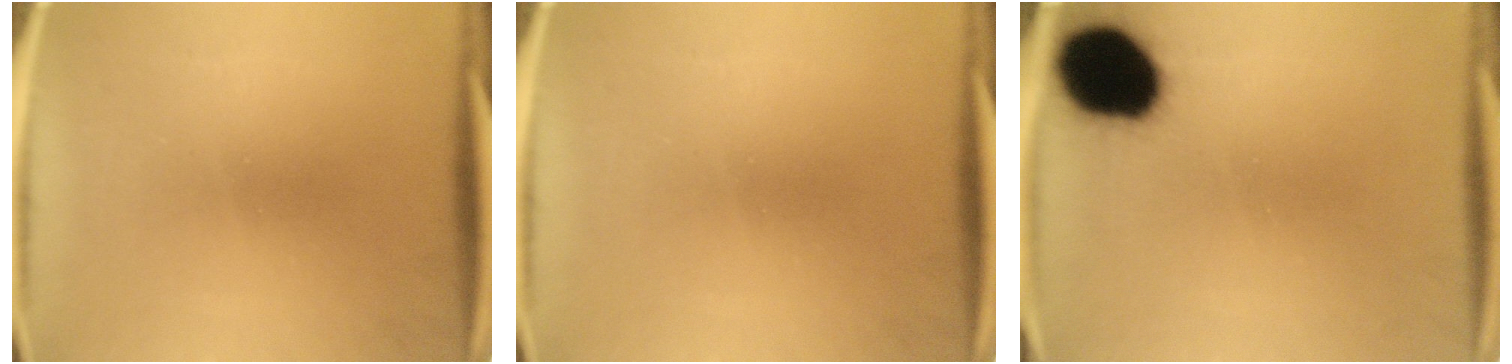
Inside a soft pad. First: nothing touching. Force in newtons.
{"total": 0.0}
{"total": 17.4}